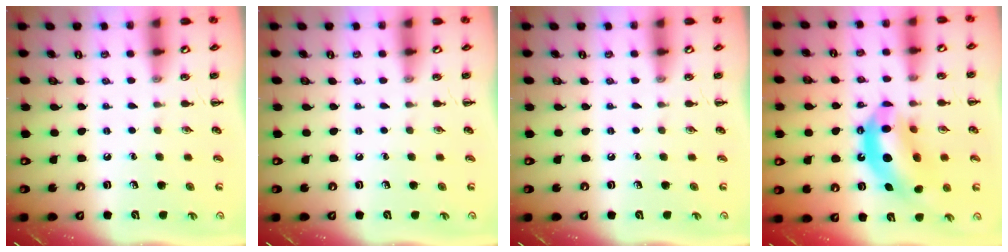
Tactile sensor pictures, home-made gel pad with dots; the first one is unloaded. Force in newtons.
{"total": 0.0}
{"total": 0.0}
{"total": 14.9, "press": 14.2, "slide": 4.2}